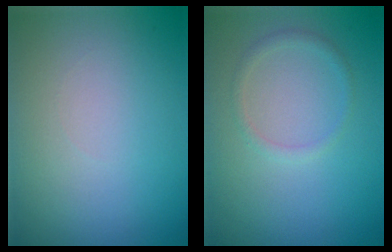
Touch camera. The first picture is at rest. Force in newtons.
{"total": 1.1, "press": 1.1, "slide": 0.0}